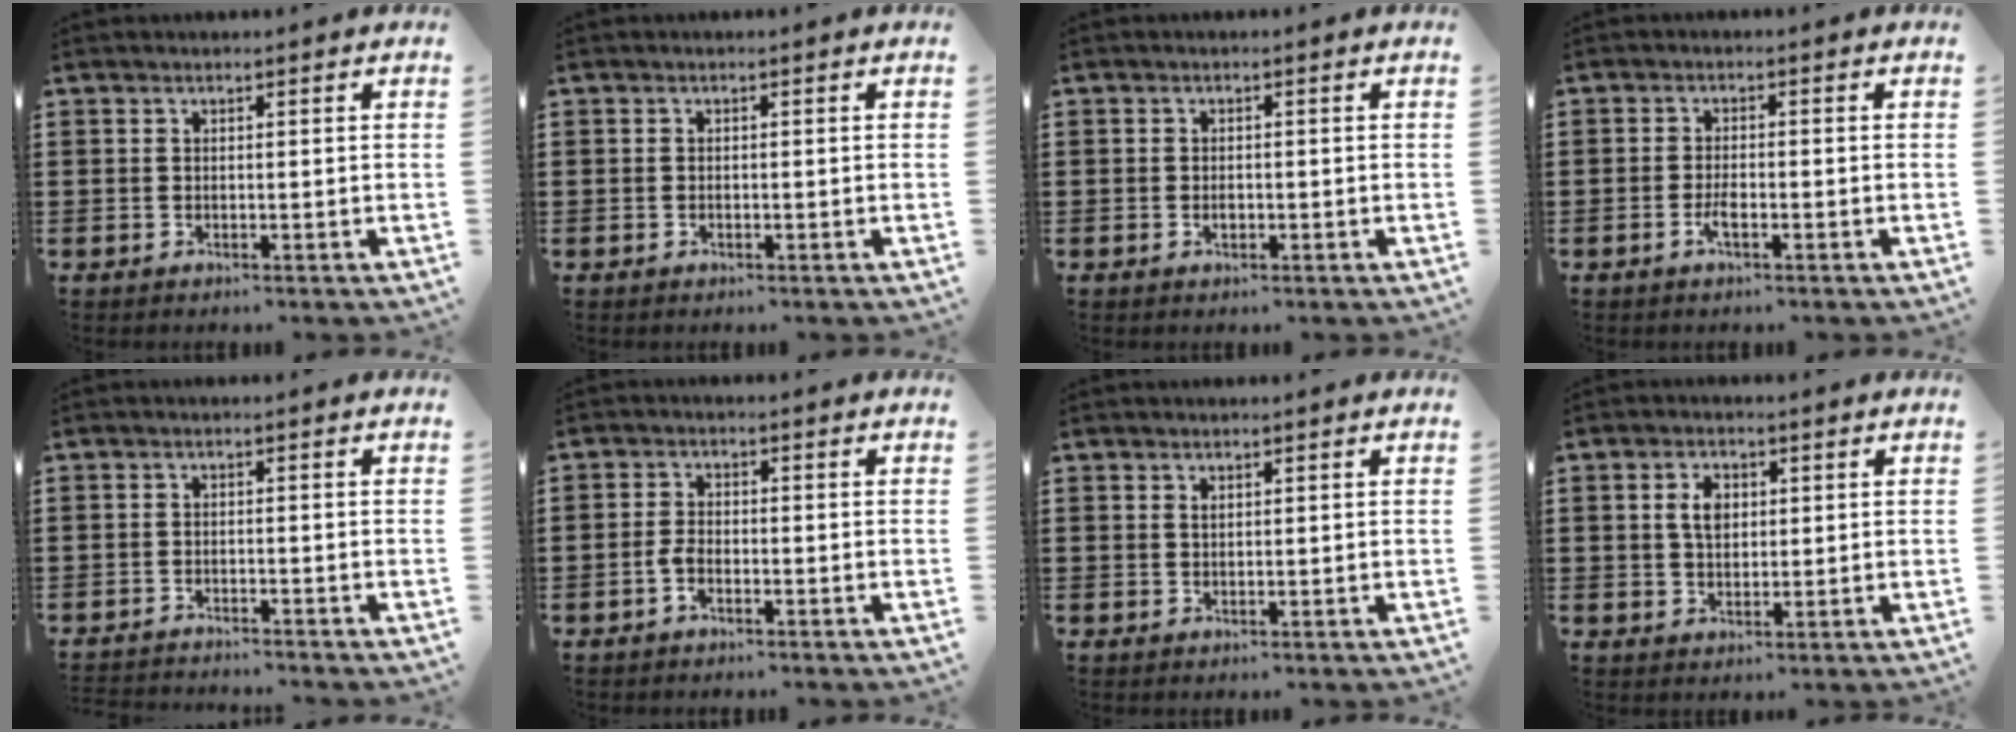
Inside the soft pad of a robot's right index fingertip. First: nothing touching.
{"total": 0.0}
{"total": 1.0, "force": [-0.3, 0.6, 0.8], "torque": [-0.016, -0.002, -0.004]}
{"total": 2.3, "force": [-1.1, 0.5, 1.9], "torque": [-0.041, -0.003, -0.021]}
{"total": 2.3, "force": [-2.3, -0.2, -0.2], "torque": [-0.001, -0.001, -0.049]}
{"total": 2.5, "force": [-1.2, 1.2, 1.8], "torque": [-0.051, -0.003, -0.027]}
{"total": 0.6, "force": [0.3, 0.3, 0.4], "torque": [-0.009, 0.002, 0.006]}
{"total": 3.8, "force": [0.7, 2.4, 2.9], "torque": [-0.063, 0.012, 0.011]}